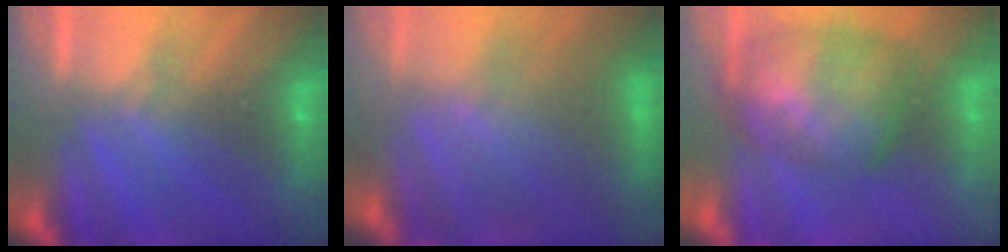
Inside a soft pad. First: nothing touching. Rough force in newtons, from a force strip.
{"total": 9.4}
{"total": 8.7}